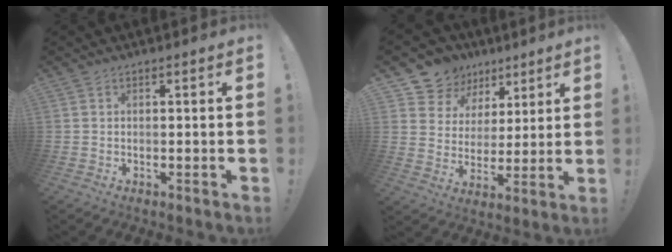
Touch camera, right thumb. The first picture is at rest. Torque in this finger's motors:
{"motor_torque": [-0.49, 0.48, 0.09, 0.09, 0.00]}